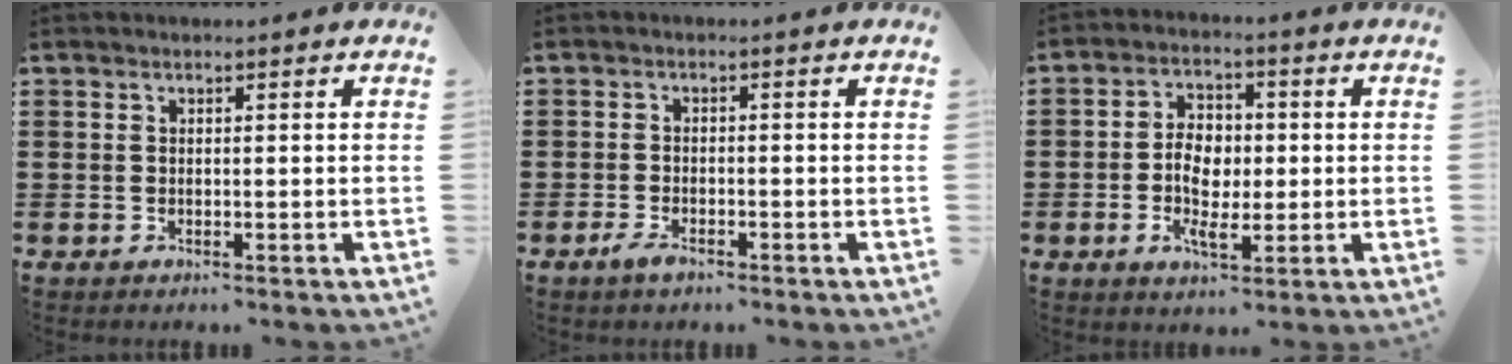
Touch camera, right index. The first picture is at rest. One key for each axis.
{"total": 1.8, "fx": -1.3, "fy": 0.8, "fz": 1.0, "tx": -0.029, "ty": -0.003, "tz": -0.027}
{"total": 6.1, "fx": -0.7, "fy": 3.8, "fz": 4.8, "tx": -0.093, "ty": 0.007, "tz": -0.017}